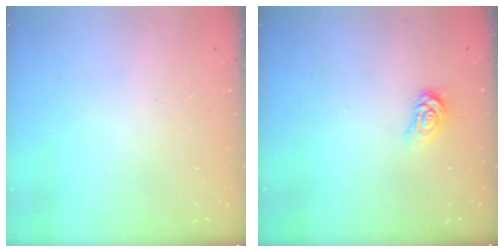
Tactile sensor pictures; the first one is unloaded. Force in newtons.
{"total": 4.0, "press": 3.9, "slide": 0.2}